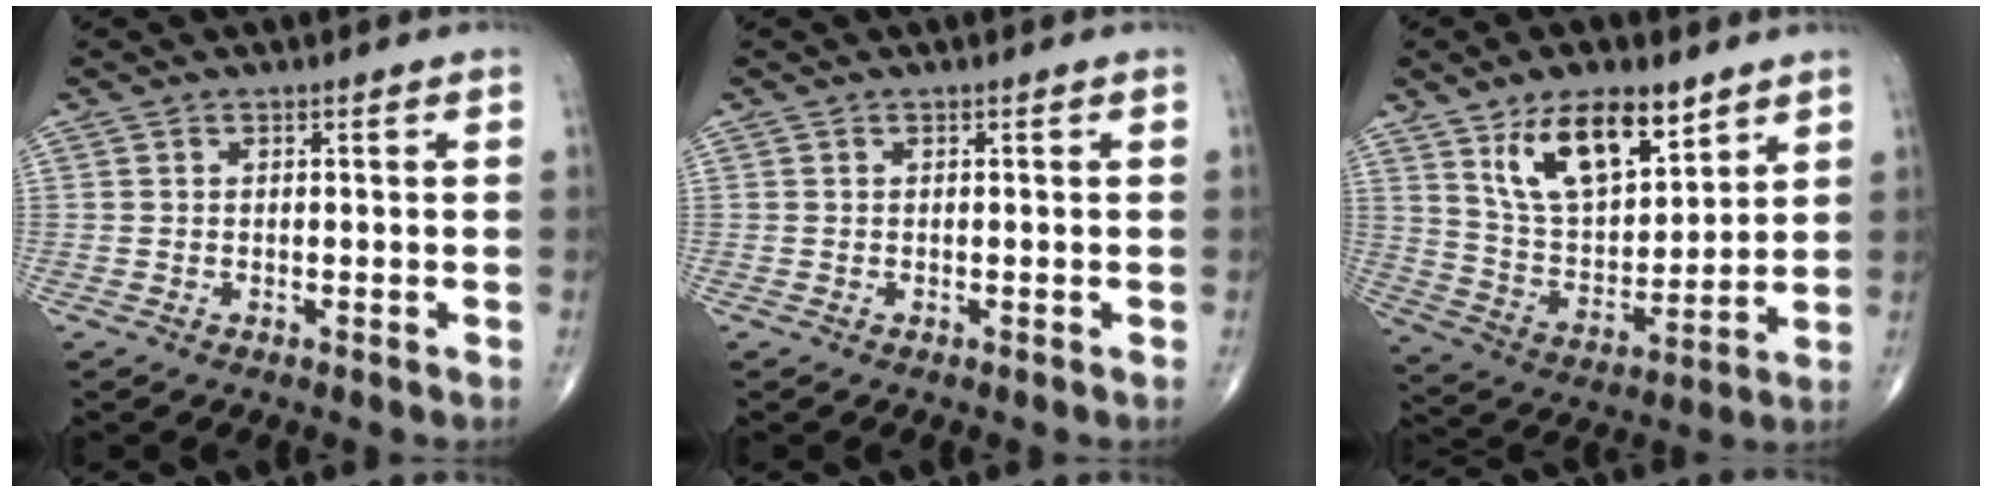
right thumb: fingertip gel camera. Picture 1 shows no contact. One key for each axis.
{"total": 0.0}
{"total": 16.2, "fx": 9.4, "fy": 7.5, "fz": 10.8, "tx": -0.150, "ty": -0.048, "tz": 0.179}